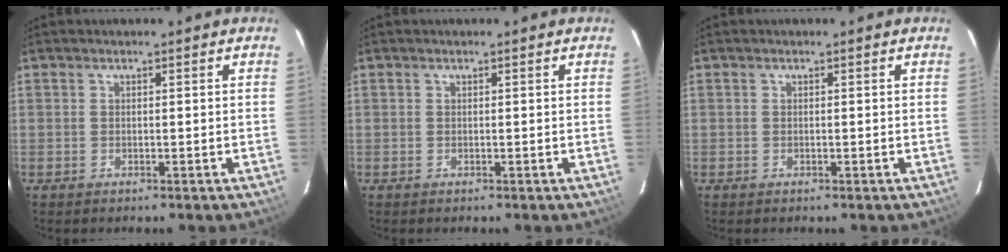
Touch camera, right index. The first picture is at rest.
{"total": 0.0}
{"total": 0.0}